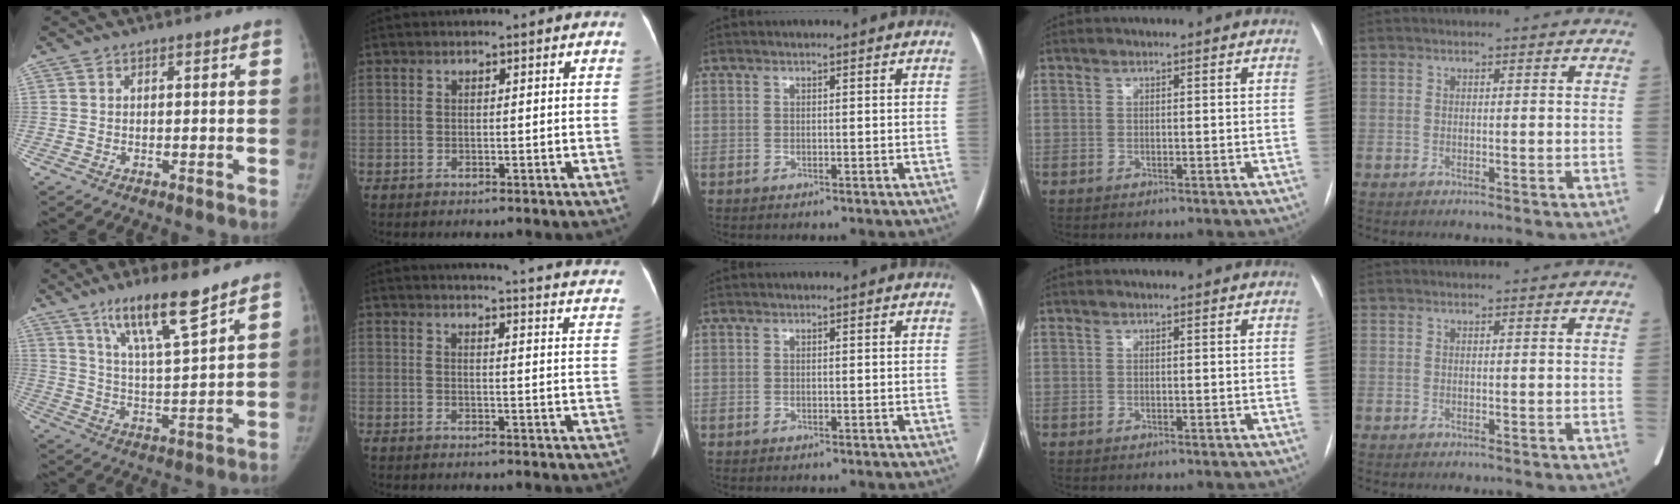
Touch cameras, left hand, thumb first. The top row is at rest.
{"thumb": {"total": 12.7, "force": [8.7, 1.5, 9.1], "torque": [-0.150, -0.054, 0.161]}, "index": {"total": 22.0, "force": [21.0, 0.9, 6.5], "torque": [-0.071, -0.093, 0.217]}}